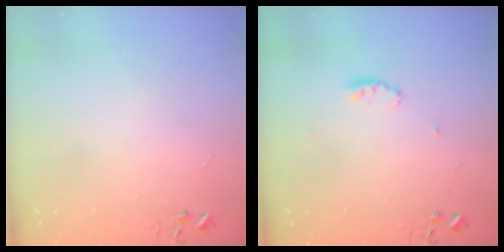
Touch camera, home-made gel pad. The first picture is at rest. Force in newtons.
{"total": 4.5, "press": 4.4, "slide": 0.6}